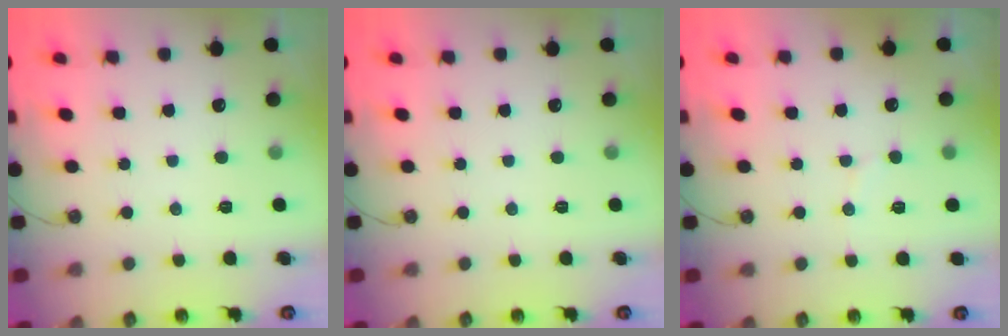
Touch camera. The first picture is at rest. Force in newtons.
{"total": 0.0}
{"total": 4.8, "press": 4.7, "slide": 0.7}